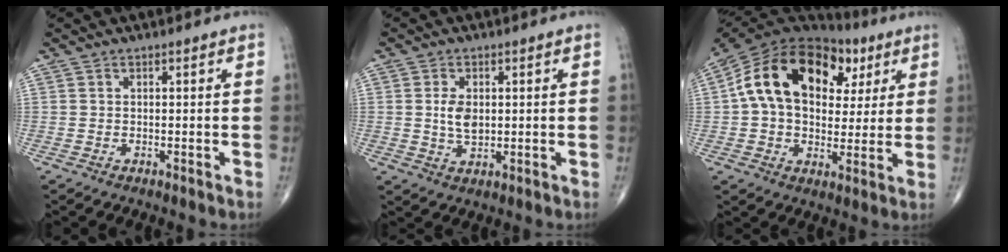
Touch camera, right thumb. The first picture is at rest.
{"total": 4.7, "force": [0.4, 2.9, 3.7], "torque": [-0.061, -0.006, 0.010]}
{"total": 23.0, "force": [6.6, 14.7, 16.4], "torque": [-0.262, 0.027, 0.103]}